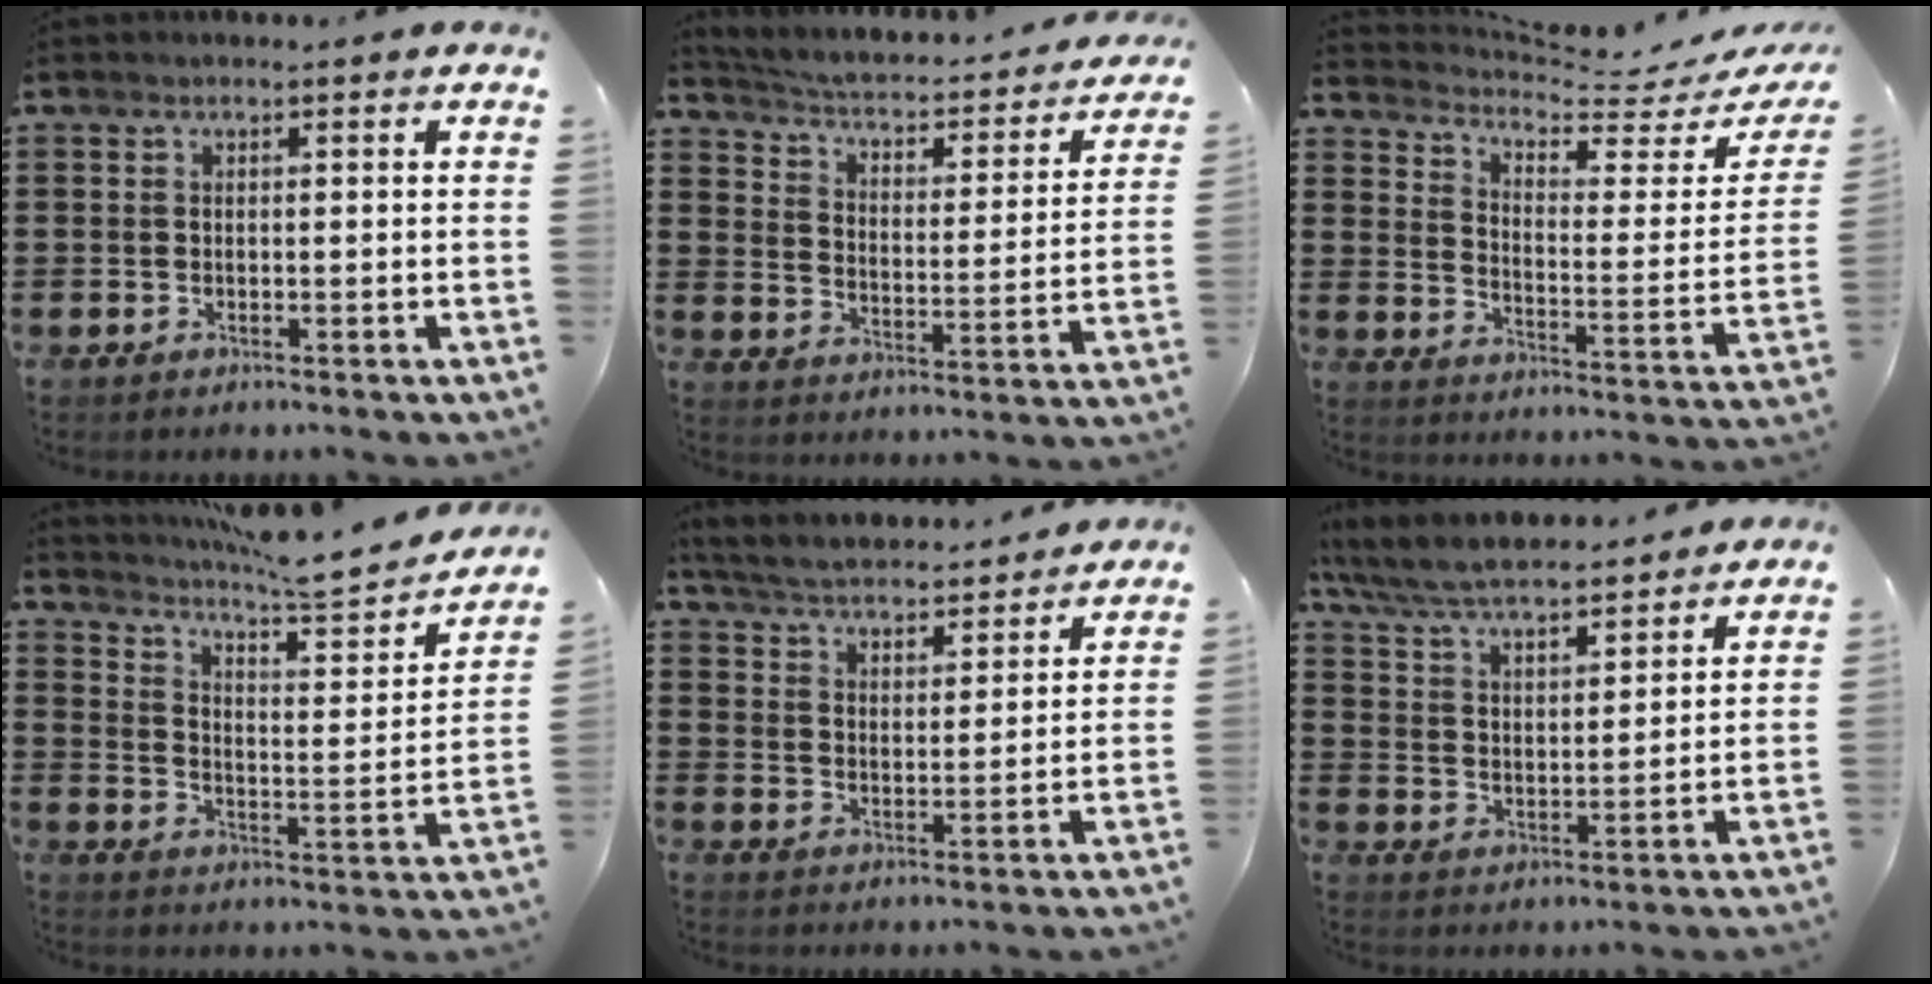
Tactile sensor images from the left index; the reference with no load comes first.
{"total": 2.2, "force": [1.8, 0.4, 1.3], "torque": [-0.040, -0.028, 0.017]}
{"total": 4.1, "force": [3.6, 0.7, 1.7], "torque": [-0.058, -0.033, 0.056]}
{"total": 6.5, "force": [5.9, 0.1, 2.8], "torque": [-0.065, -0.049, 0.091]}
{"total": 4.1, "force": [4.1, 0.0, 0.4], "torque": [-0.031, -0.031, 0.066]}
{"total": 6.8, "force": [6.4, 0.7, 2.2], "torque": [-0.069, -0.033, 0.111]}